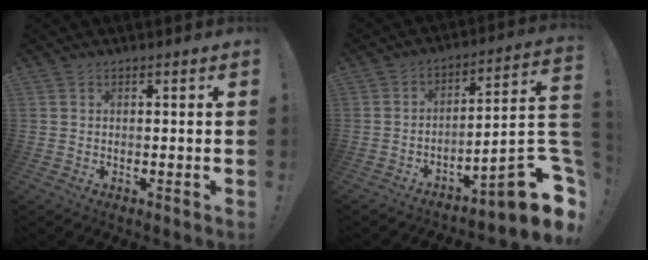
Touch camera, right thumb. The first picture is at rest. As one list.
[{"total": 13.7, "force": [-8.1, 2.9, 10.7], "torque": [-0.099, 0.026, -0.133]}]